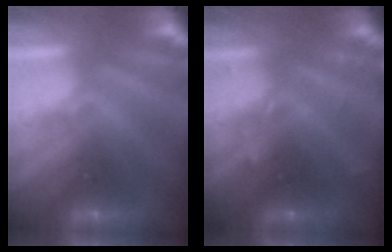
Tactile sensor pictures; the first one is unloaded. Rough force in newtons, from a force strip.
{"total": 2.4}